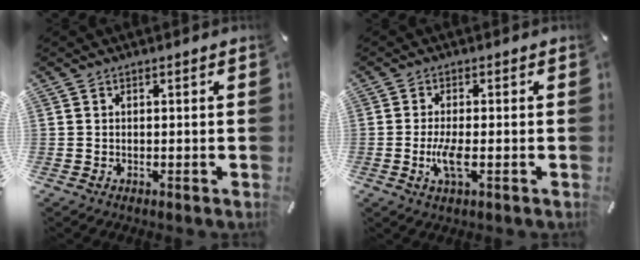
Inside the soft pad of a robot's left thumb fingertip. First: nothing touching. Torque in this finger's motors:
{"motor_torque": [1.03, 1.23, 0.74, 0.29, 0.08]}